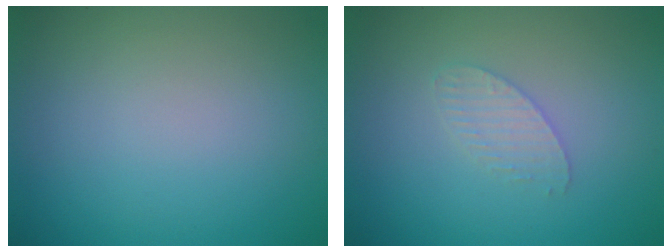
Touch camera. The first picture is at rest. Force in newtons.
{"total": 1.6, "press": 1.6, "slide": 0.1}